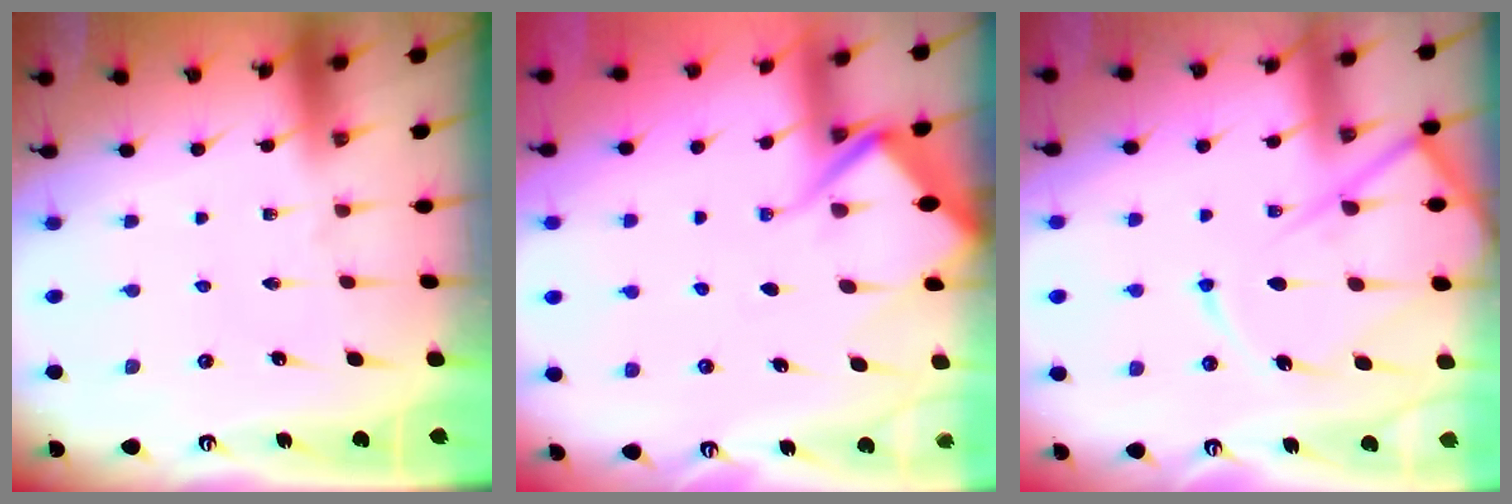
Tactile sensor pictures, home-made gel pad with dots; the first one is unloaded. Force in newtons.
{"total": 8.0, "press": 7.9, "slide": 1.0}
{"total": 13.6, "press": 13.5, "slide": 1.2}